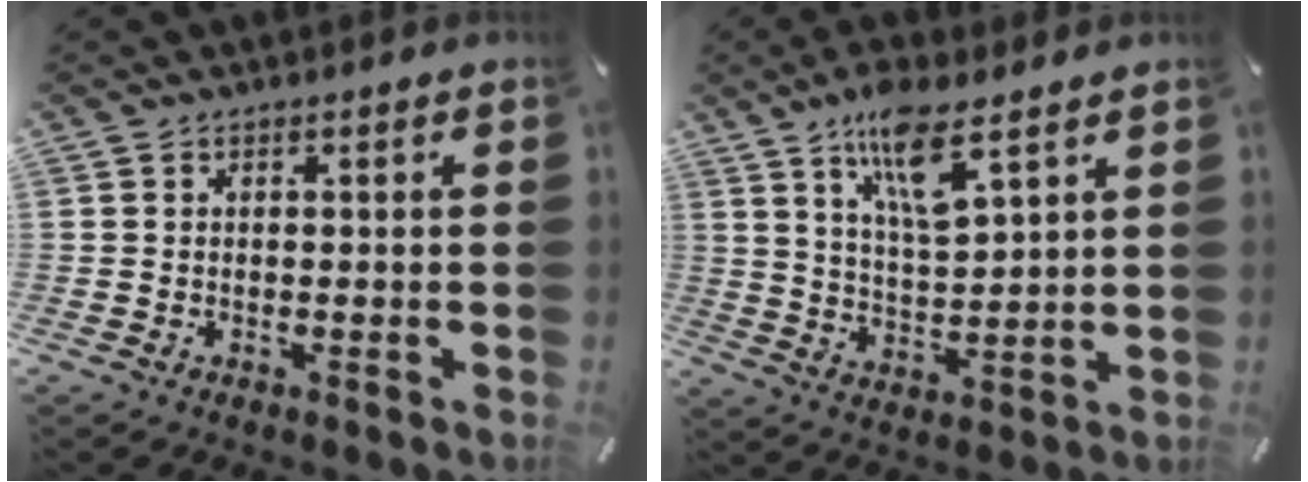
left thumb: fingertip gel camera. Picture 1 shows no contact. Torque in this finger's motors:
{"motor_torque": [0.76, 0.75, 1.52, -1.25, 0.48]}